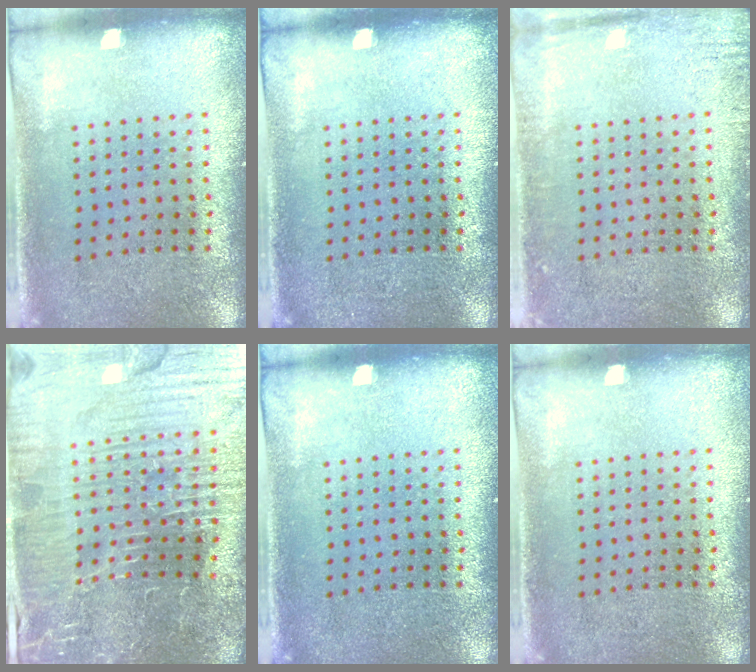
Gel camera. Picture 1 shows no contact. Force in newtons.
{"total": 0.0}
{"total": 1.8, "press": 1.8, "slide": 0.2}
{"total": 5.3, "press": 5.1, "slide": 1.4}
{"total": 0.0}
{"total": 0.0}